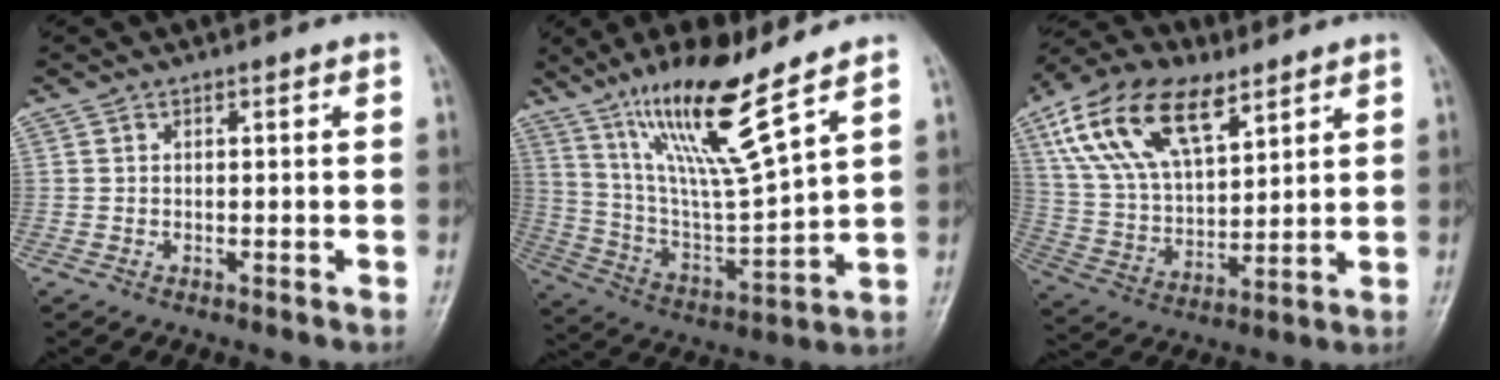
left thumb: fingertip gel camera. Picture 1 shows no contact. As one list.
[{"total": 17.7, "force": [11.7, 2.1, 13.1], "torque": [-0.226, -0.062, 0.226]}, {"total": 19.1, "force": [10.0, 9.9, 12.9], "torque": [-0.220, -0.020, 0.188]}]